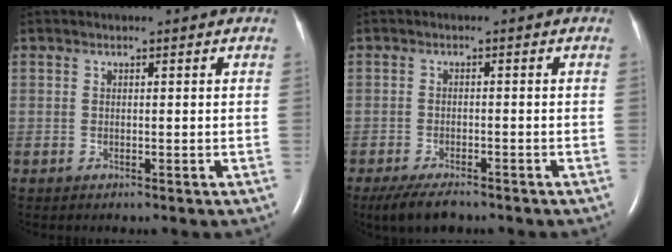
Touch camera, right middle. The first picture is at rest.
{"total": 5.5, "force": [-4.3, 1.5, 3.0], "torque": [-0.058, -0.010, -0.071]}